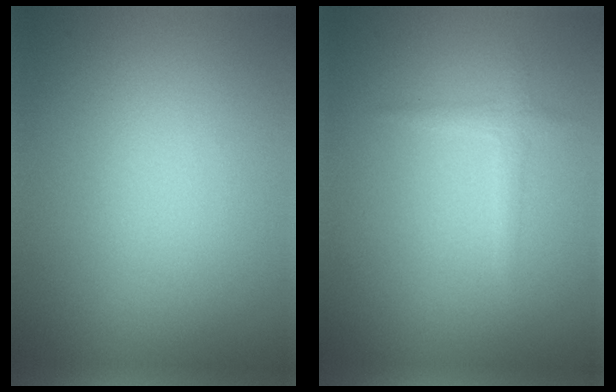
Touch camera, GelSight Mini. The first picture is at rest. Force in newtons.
{"total": 1.3, "press": 1.3, "slide": 0.0}